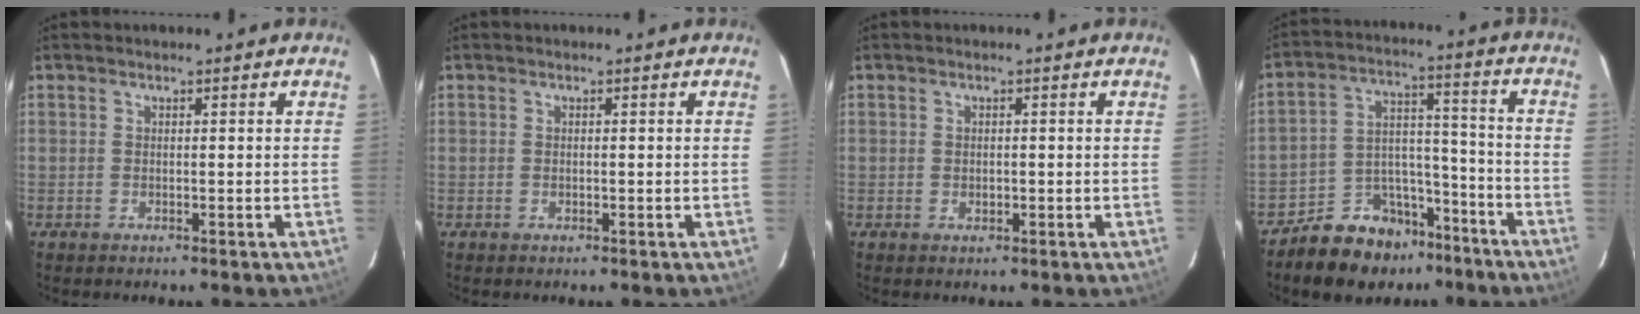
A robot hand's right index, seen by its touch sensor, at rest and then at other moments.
{"total": 0.0}
{"total": 1.1, "force": [-0.1, 1.0, 0.5], "torque": [-0.006, 0.001, -0.001]}
{"total": 12.9, "force": [-9.9, 7.4, 3.6], "torque": [-0.071, 0.052, -0.143]}